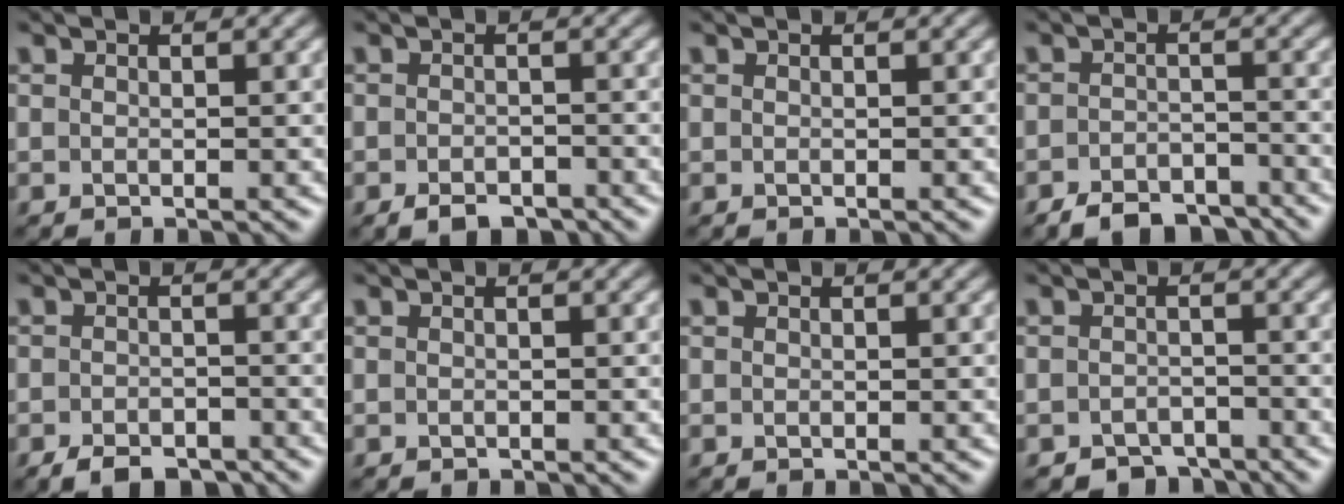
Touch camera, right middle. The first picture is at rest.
{"total": 2.6, "force": [-2.0, 1.2, 1.2], "torque": [-0.019, -0.004, -0.032]}
{"total": 0.0}
{"total": 4.6, "force": [-3.8, 1.9, 1.6], "torque": [-0.019, -0.004, -0.065]}
{"total": 3.7, "force": [-3.0, 1.5, 1.6], "torque": [-0.020, -0.005, -0.048]}
{"total": 0.0}
{"total": 0.0}
{"total": 2.5, "force": [-2.3, 1.0, 0.1], "torque": [0.007, -0.002, -0.039]}